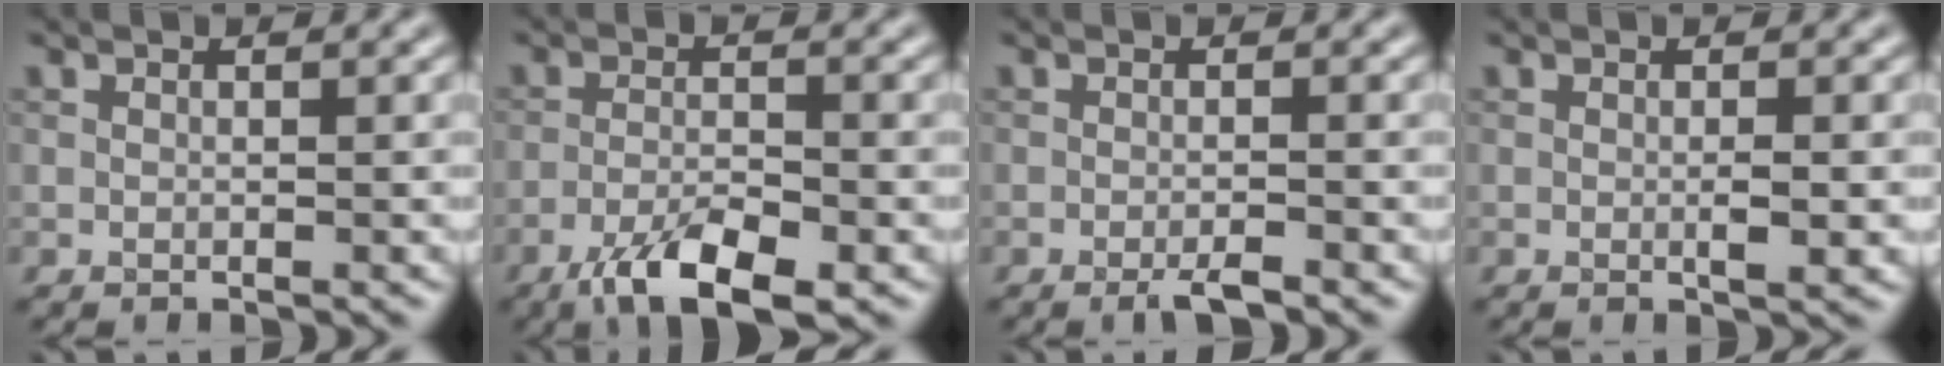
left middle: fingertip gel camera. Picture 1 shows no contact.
{"total": 5.5, "force": [-3.5, 1.6, 3.9], "torque": [-0.074, -0.005, -0.064]}
{"total": 1.9, "force": [-1.3, 0.2, 1.3], "torque": [-0.020, -0.002, -0.026]}
{"total": 1.5, "force": [-0.2, 0.2, 1.5], "torque": [-0.025, -0.004, -0.003]}